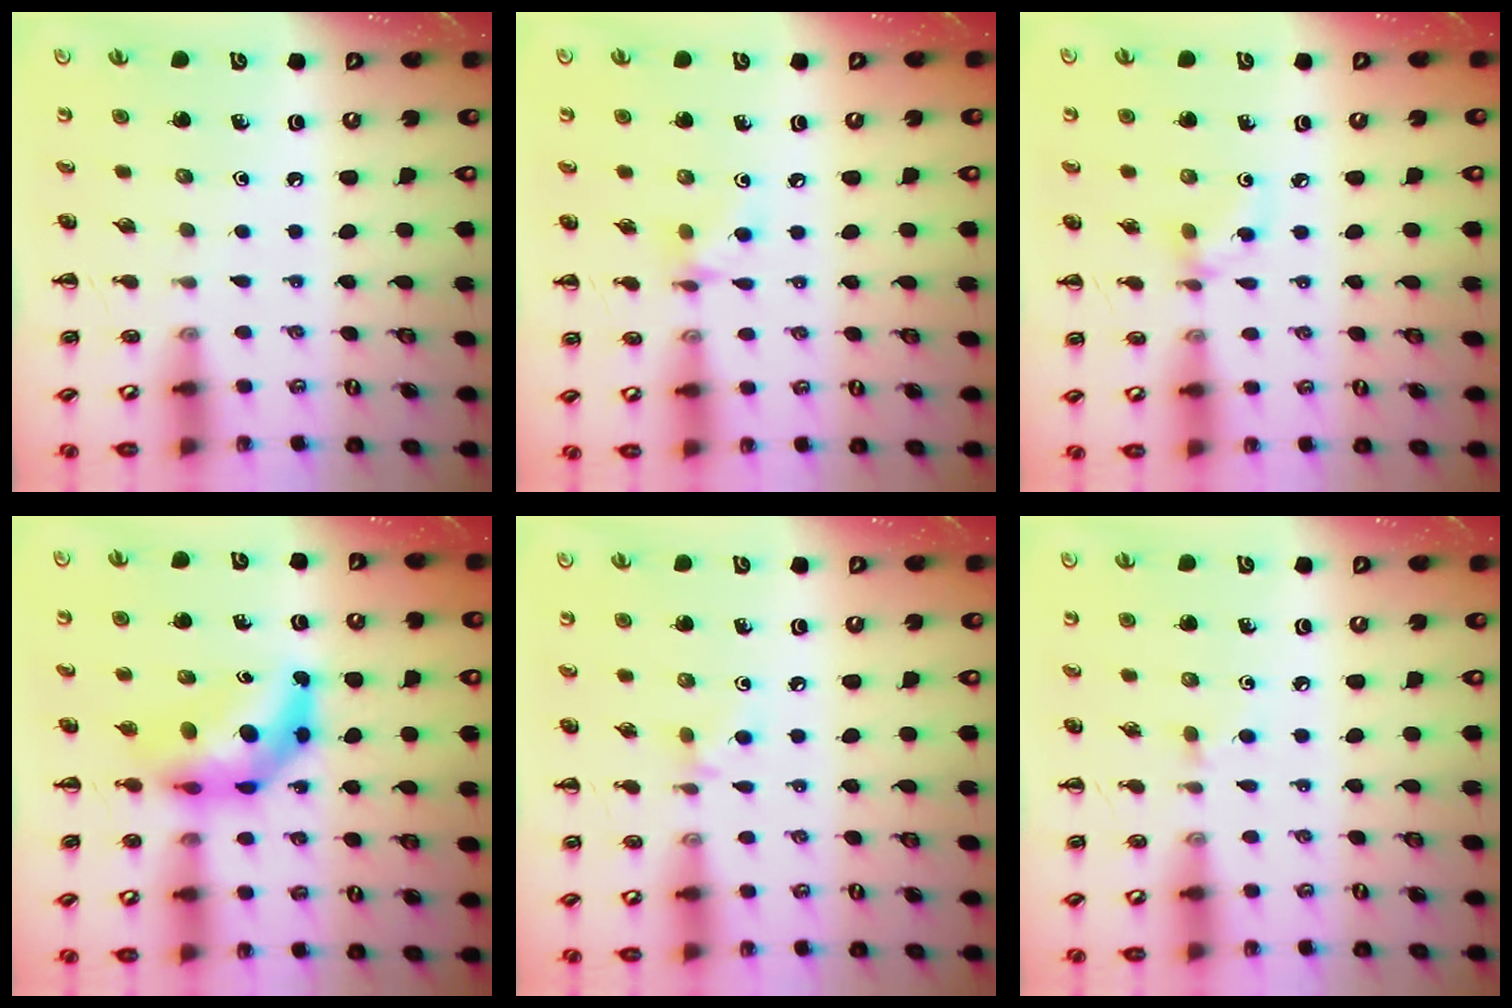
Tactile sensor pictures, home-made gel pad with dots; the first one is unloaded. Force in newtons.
{"total": 5.5, "press": 5.4, "slide": 0.9}
{"total": 3.5, "press": 3.3, "slide": 1.2}
{"total": 7.6, "press": 7.2, "slide": 2.3}
{"total": 4.6, "press": 4.3, "slide": 1.7}
{"total": 3.2, "press": 3.1, "slide": 1.1}